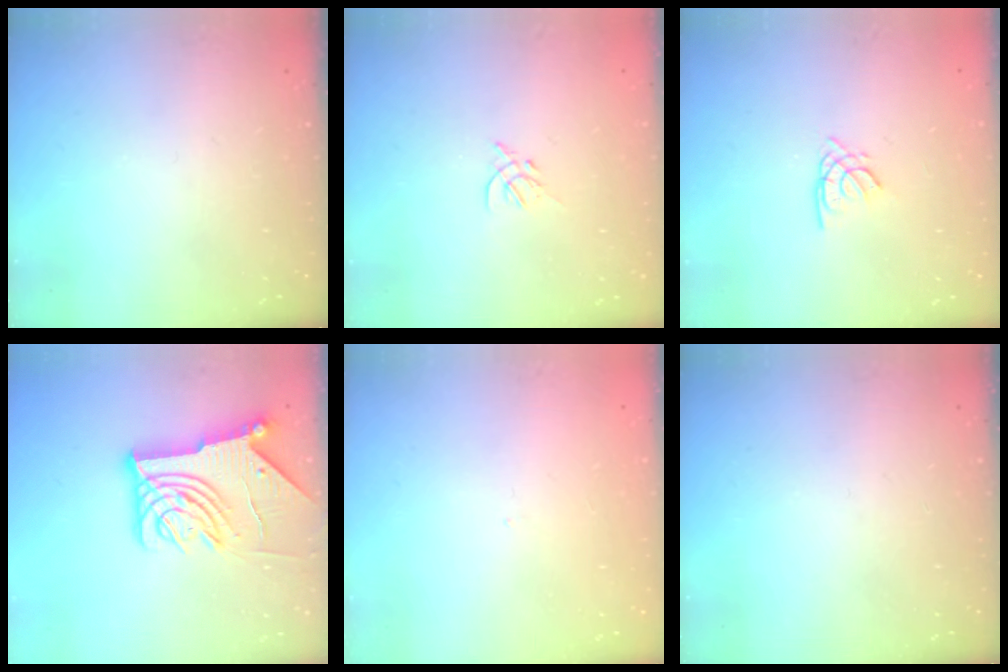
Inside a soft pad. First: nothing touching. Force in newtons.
{"total": 3.2, "press": 3.1, "slide": 0.7}
{"total": 1.6, "press": 1.6, "slide": 0.2}
{"total": 12.0, "press": 11.9, "slide": 1.5}
{"total": 0.0}
{"total": 0.0}